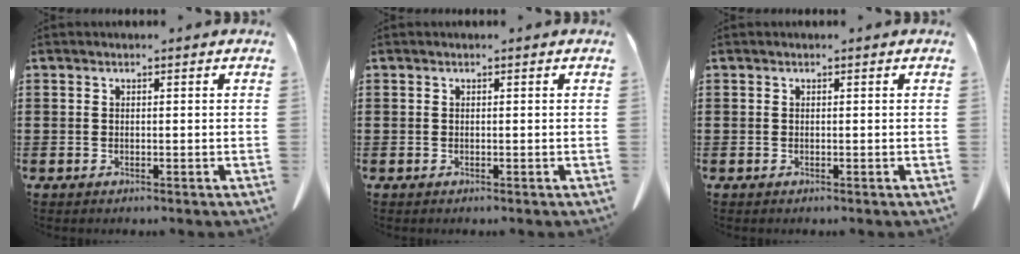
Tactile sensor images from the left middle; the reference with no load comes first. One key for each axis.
{"total": 0.0}
{"total": 0.0}